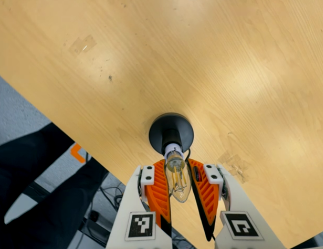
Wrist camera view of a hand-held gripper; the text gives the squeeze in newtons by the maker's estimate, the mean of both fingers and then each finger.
{"total": 14.4, "left": 14.2, "right": 14.6}